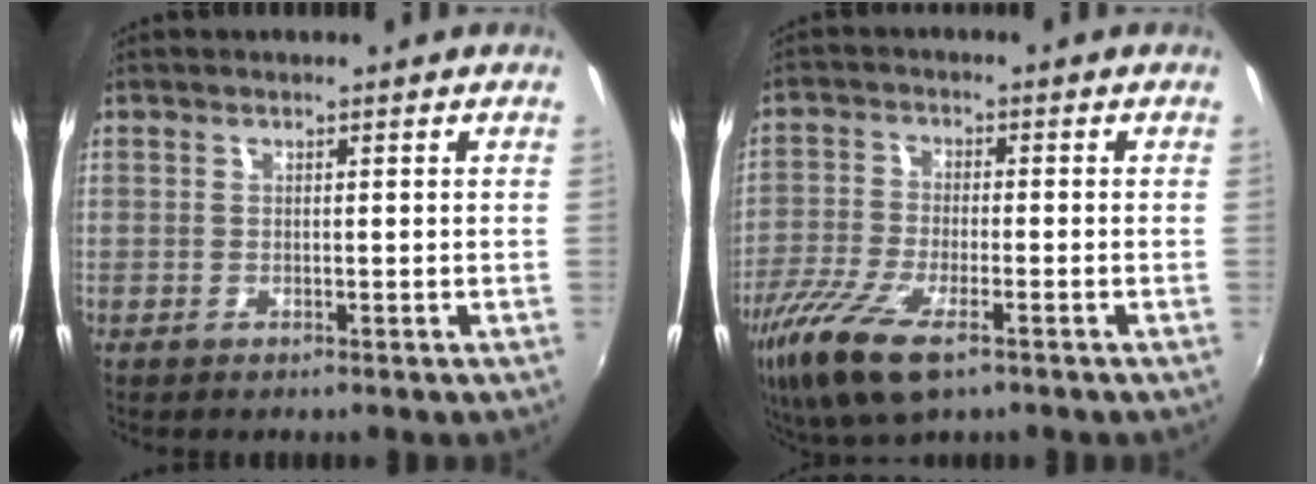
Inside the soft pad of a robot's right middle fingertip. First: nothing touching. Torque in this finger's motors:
{"motor_torque": [1.31, -0.83, 0.61, 0.21]}